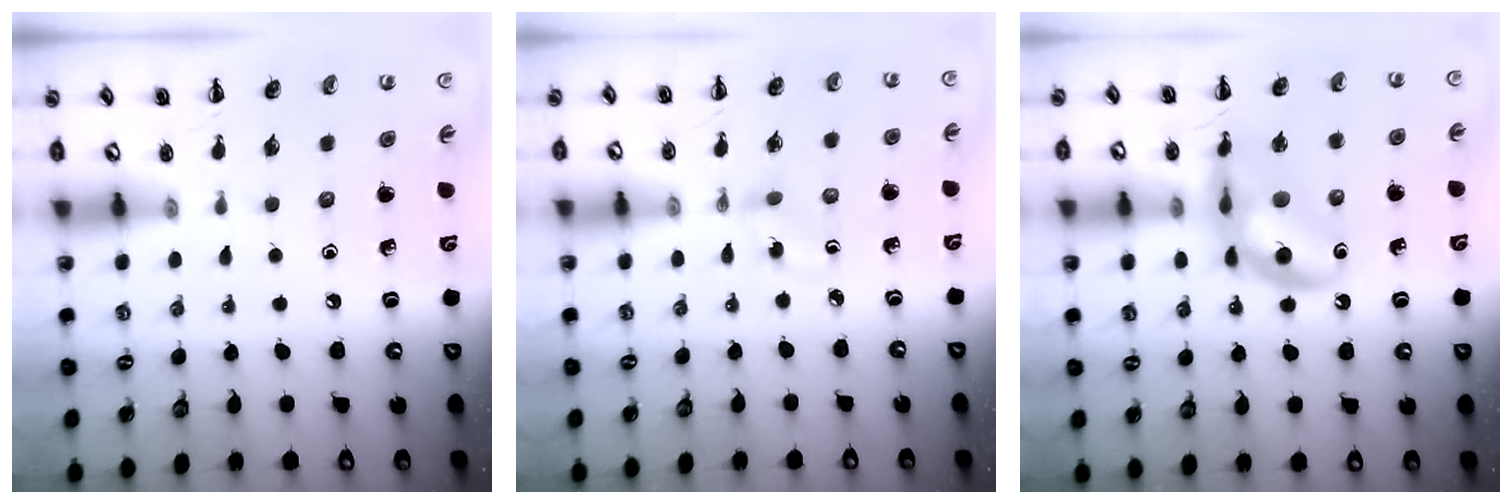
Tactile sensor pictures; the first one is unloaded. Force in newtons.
{"total": 1.7, "press": 1.5, "slide": 0.9}
{"total": 13.3, "press": 13.0, "slide": 2.6}